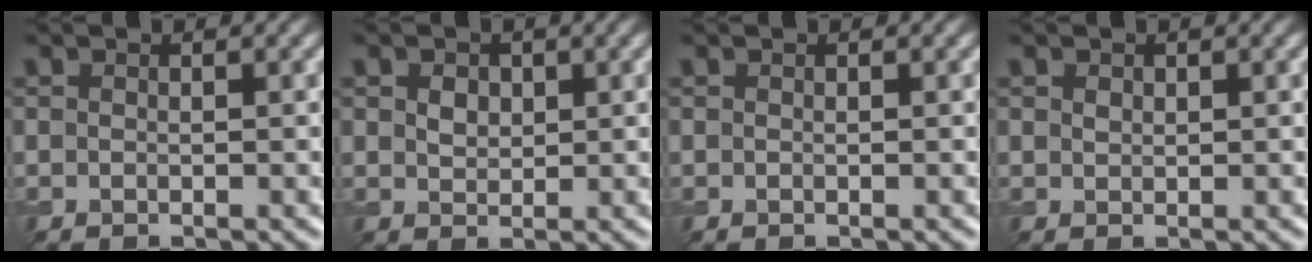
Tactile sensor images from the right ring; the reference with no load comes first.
{"total": 1.7, "force": [0.6, 1.3, 0.9], "torque": [-0.019, 0.002, 0.009]}
{"total": 0.0}
{"total": 0.7, "force": [0.4, 0.5, 0.3], "torque": [-0.008, -0.001, 0.008]}